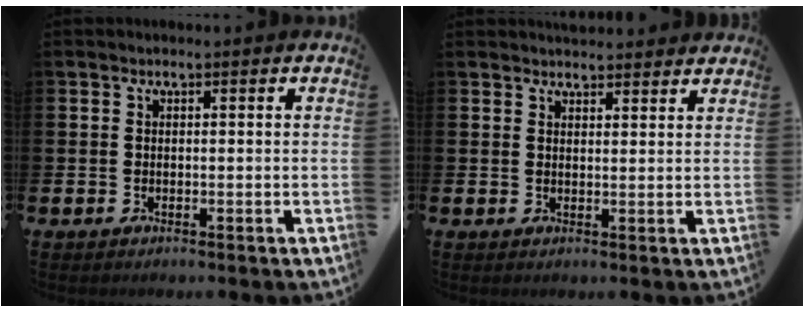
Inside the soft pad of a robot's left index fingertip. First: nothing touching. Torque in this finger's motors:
{"motor_torque": [1.08, -1.06, 0.16, 0.06]}